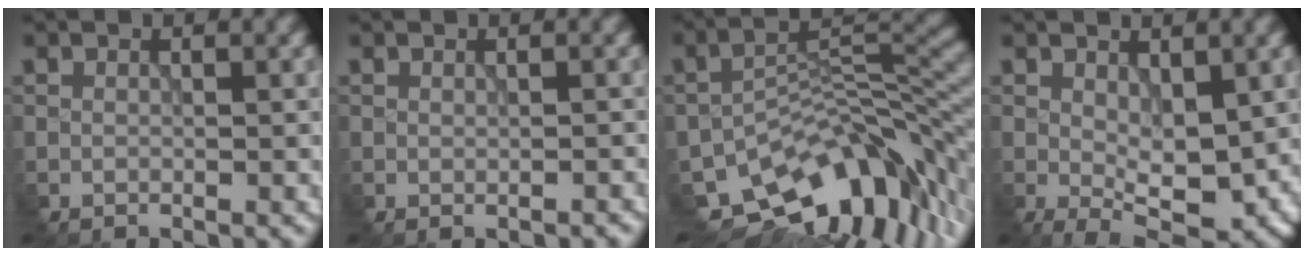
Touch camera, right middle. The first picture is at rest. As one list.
[{"total": 0.0}, {"total": 11.4, "force": [-7.2, 5.4, 6.9], "torque": [-0.110, -0.008, -0.125]}, {"total": 4.8, "force": [0.1, 2.3, 4.1], "torque": [-0.072, -0.011, 0.008]}]